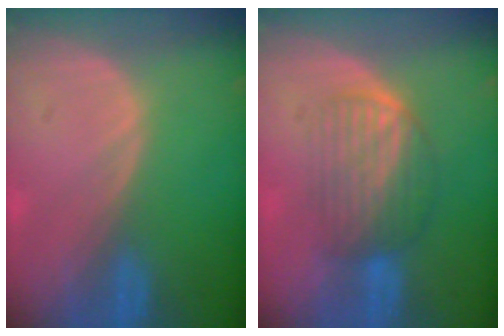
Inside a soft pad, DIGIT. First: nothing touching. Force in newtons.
{"total": 6.2, "press": 6.0, "slide": 1.5}